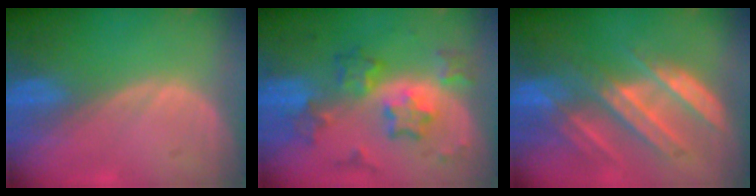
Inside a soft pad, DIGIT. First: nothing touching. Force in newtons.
{"total": 8.0, "press": 8.0, "slide": 0.5}
{"total": 8.7, "press": 7.9, "slide": 3.5}